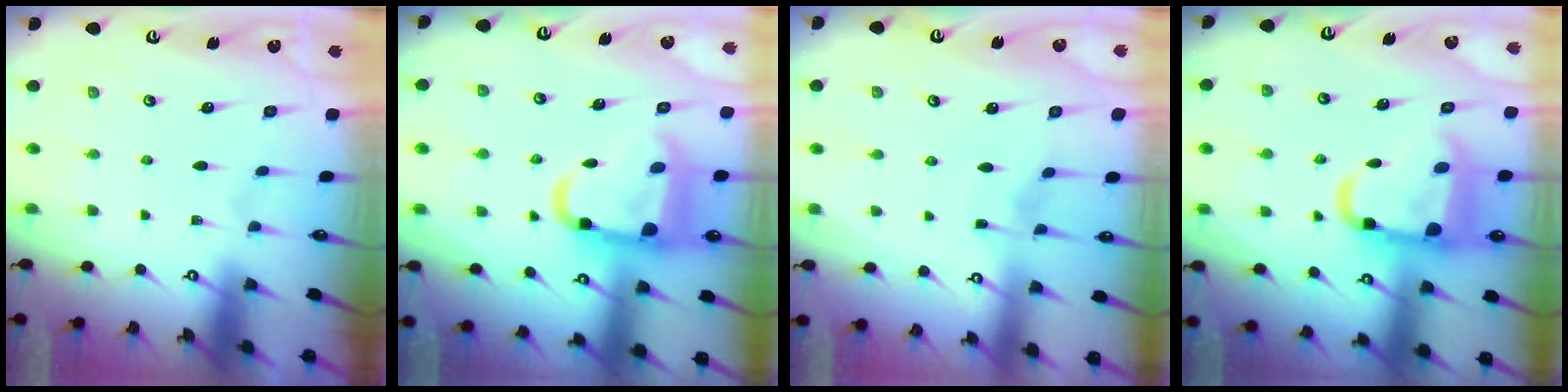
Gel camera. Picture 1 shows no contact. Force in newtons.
{"total": 15.1, "press": 15.0, "slide": 1.9}
{"total": 4.0, "press": 4.0, "slide": 0.6}
{"total": 15.1, "press": 15.0, "slide": 1.9}